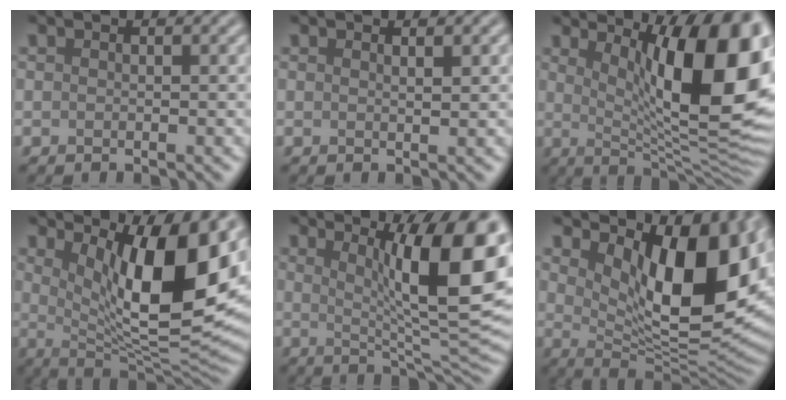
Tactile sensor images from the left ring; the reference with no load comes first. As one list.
[{"total": 0.9, "force": [0.5, 0.2, 0.7], "torque": [-0.007, 0.001, 0.008]}, {"total": 15.2, "force": [3.8, 4.7, 13.9], "torque": [-0.155, -0.005, 0.062]}, {"total": 12.8, "force": [3.7, 4.0, 11.6], "torque": [-0.156, -0.014, 0.064]}, {"total": 13.0, "force": [3.3, 3.1, 12.2], "torque": [-0.140, -0.007, 0.052]}, {"total": 12.3, "force": [3.6, 5.2, 10.5], "torque": [-0.151, -0.012, 0.063]}]